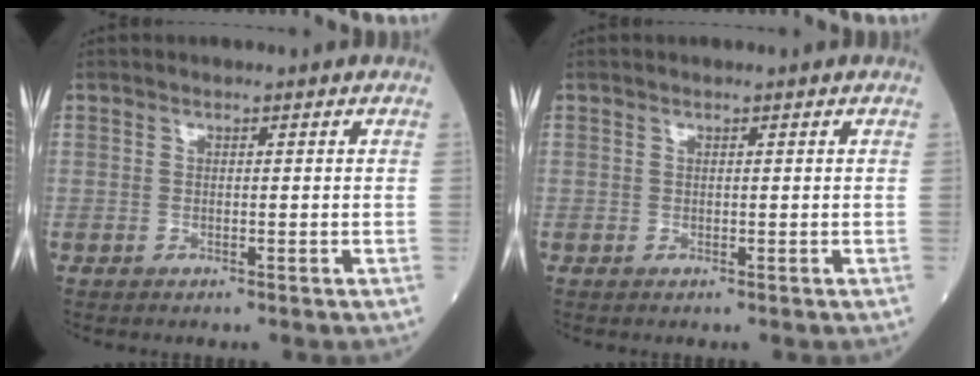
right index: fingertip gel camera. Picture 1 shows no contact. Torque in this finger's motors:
{"motor_torque": [0.02, 0.02, 0.00, -0.01]}